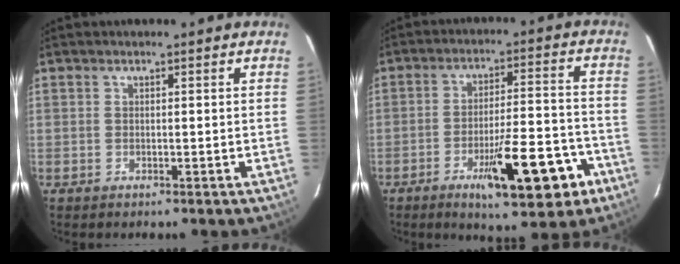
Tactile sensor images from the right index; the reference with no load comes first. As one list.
[{"total": 13.8, "force": [-6.9, 2.8, 11.6], "torque": [-0.171, 0.005, -0.096]}]